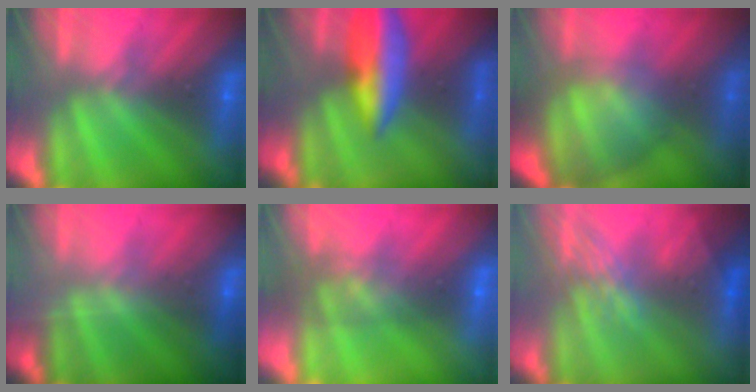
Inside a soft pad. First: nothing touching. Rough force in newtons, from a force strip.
{"total": 8.5}
{"total": 6.0}
{"total": 1.8}
{"total": 7.8}
{"total": 2.9}